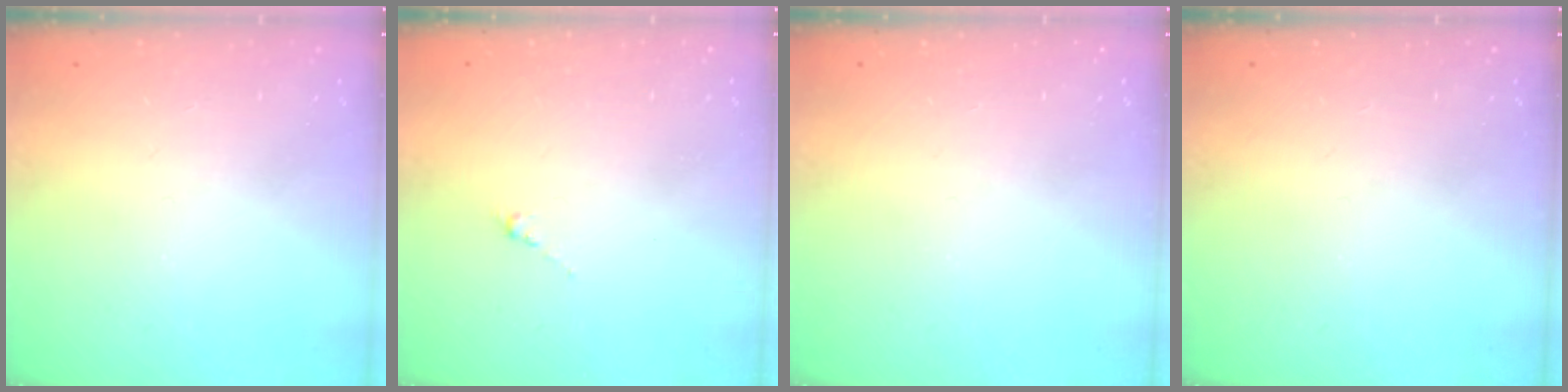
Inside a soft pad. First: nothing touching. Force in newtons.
{"total": 0.0}
{"total": 0.0}
{"total": 0.0}